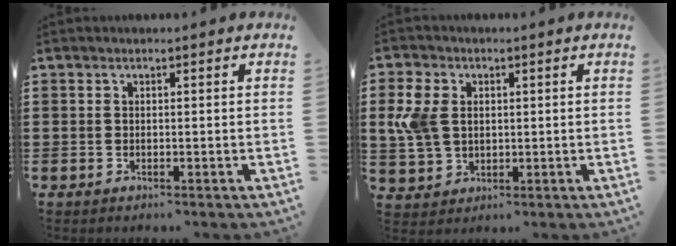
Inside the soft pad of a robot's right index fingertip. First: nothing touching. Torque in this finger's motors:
{"motor_torque": [0.24, -0.03, 0.18, 0.11]}